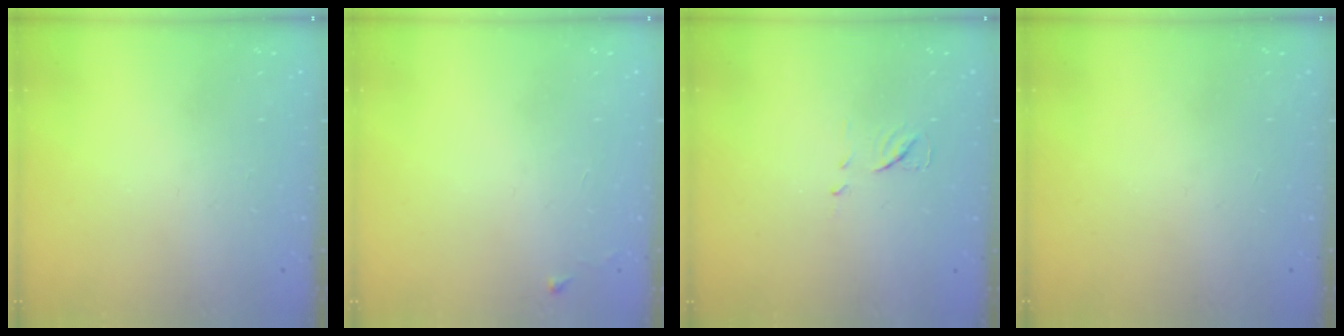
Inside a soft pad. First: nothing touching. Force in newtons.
{"total": 3.5, "press": 3.4, "slide": 0.5}
{"total": 7.0, "press": 7.0, "slide": 0.3}
{"total": 0.0}